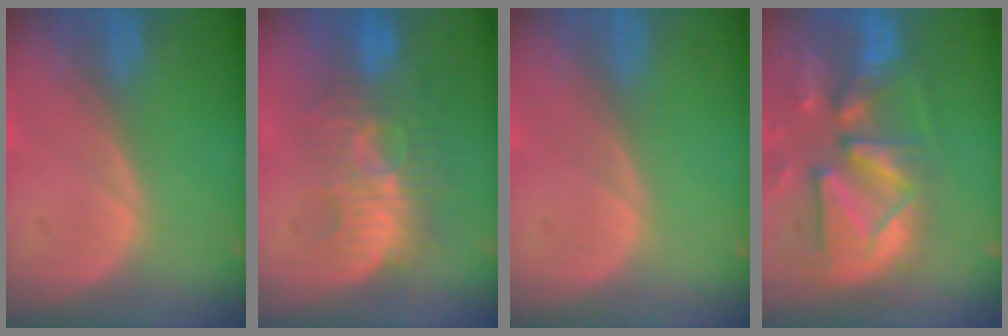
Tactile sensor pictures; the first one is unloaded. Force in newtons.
{"total": 9.5, "press": 9.0, "slide": 3.2}
{"total": 0.0}
{"total": 13.3, "press": 11.4, "slide": 6.9}